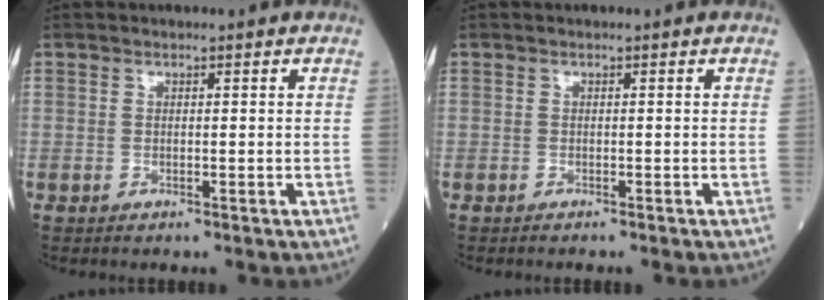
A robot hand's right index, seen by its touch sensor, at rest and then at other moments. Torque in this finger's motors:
{"motor_torque": [-0.02, 0.01, 0.06, 0.01]}